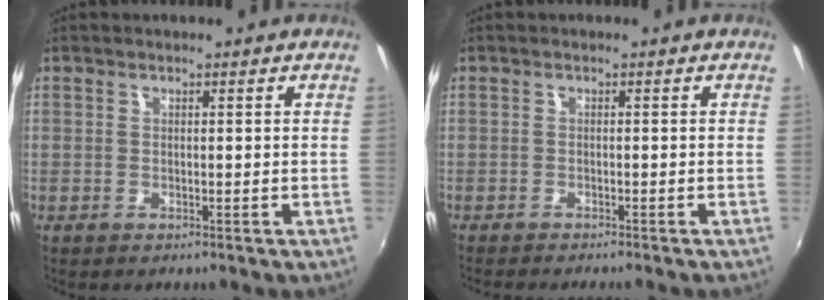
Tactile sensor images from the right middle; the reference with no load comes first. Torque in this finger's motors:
{"motor_torque": [1.09, -1.05, 0.09, 0.05]}